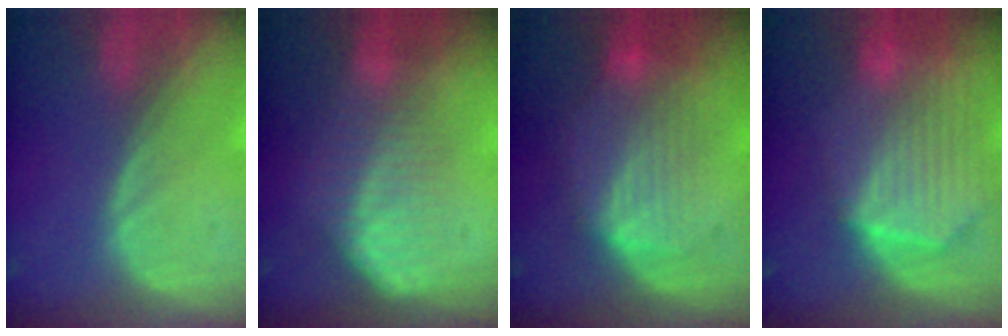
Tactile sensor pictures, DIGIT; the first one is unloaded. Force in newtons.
{"total": 7.4, "press": 6.4, "slide": 3.8}
{"total": 8.0, "press": 7.6, "slide": 2.5}
{"total": 10.5, "press": 9.2, "slide": 5.1}